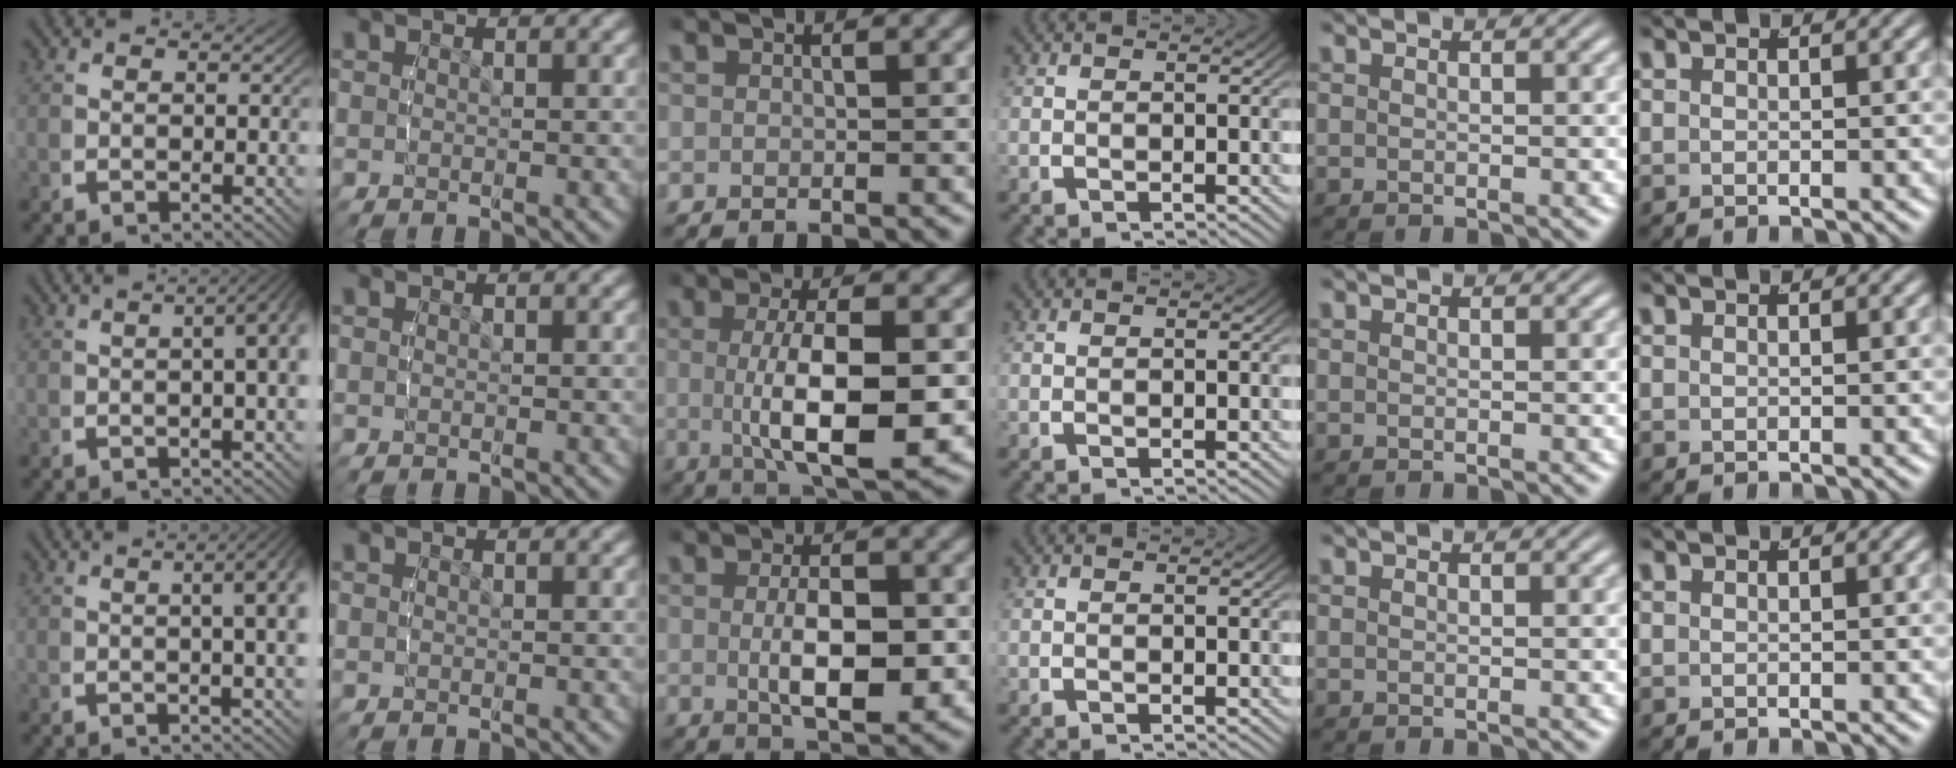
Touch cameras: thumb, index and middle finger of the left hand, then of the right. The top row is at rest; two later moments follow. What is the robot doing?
{"motion": "lift_and_place", "object": "cubes"}